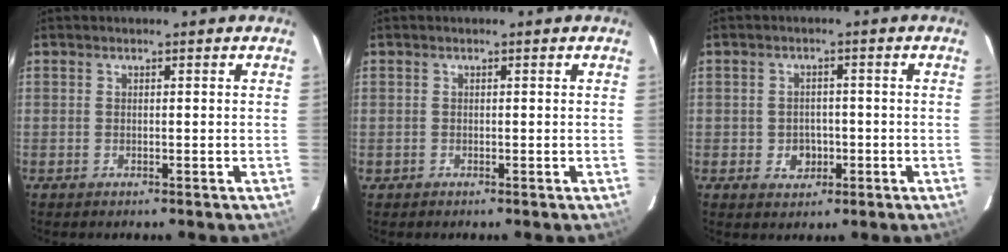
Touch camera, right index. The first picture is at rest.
{"total": 0.9, "force": [-0.3, 0.8, -0.1], "torque": [-0.001, 0.003, -0.002]}
{"total": 3.6, "force": [-0.9, 3.3, 1.3], "torque": [-0.029, 0.008, -0.002]}